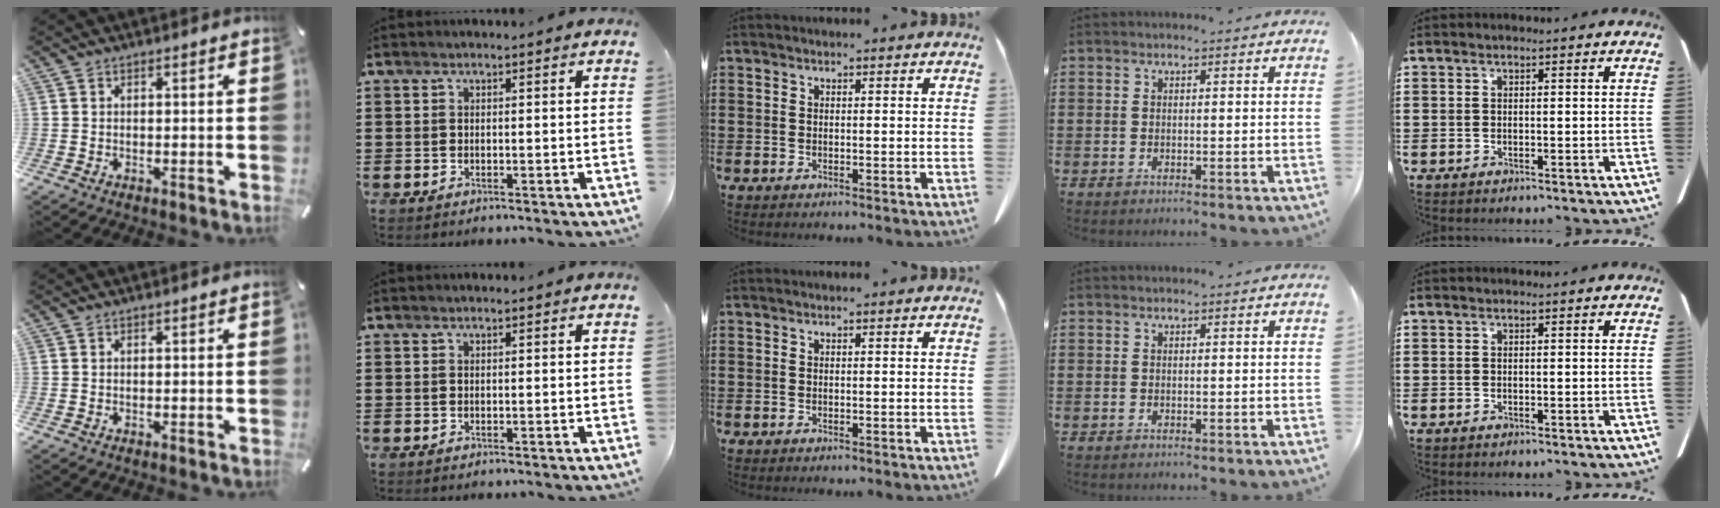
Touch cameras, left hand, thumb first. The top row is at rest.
{}